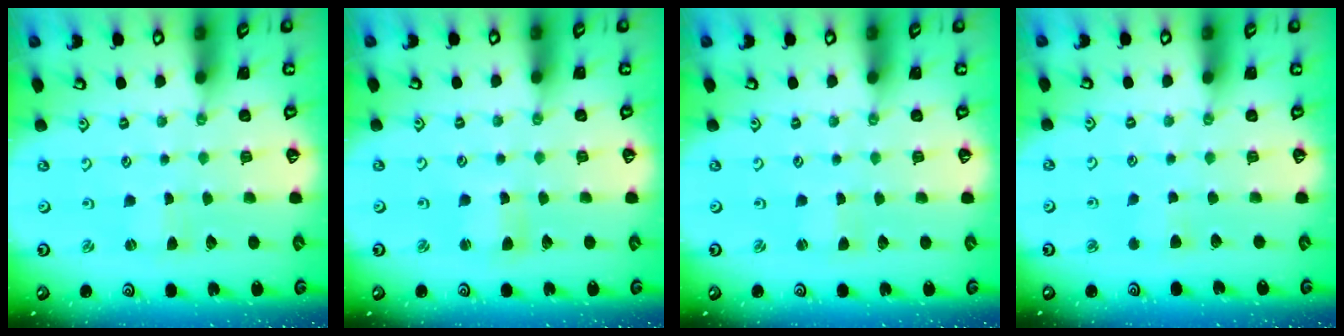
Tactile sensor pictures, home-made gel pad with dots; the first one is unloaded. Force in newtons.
{"total": 2.9, "press": 2.9, "slide": 0.3}
{"total": 0.0}
{"total": 3.8, "press": 3.8, "slide": 0.6}